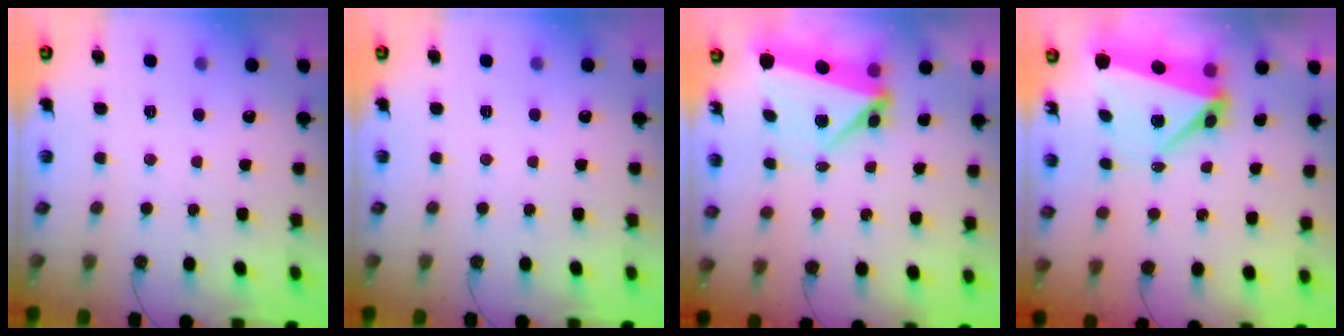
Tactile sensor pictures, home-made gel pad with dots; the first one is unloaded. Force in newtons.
{"total": 0.0}
{"total": 5.7, "press": 5.5, "slide": 1.7}
{"total": 6.7, "press": 6.5, "slide": 1.6}